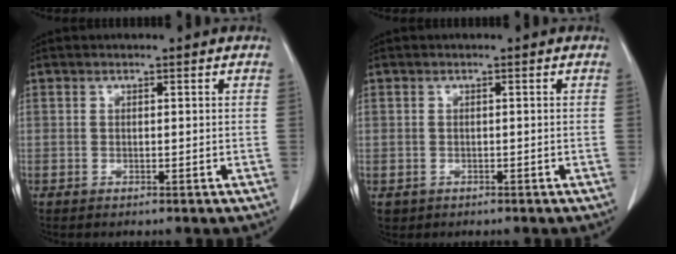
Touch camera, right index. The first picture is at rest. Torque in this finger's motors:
{"motor_torque": [-0.44, 0.13, -1.05, -0.21]}